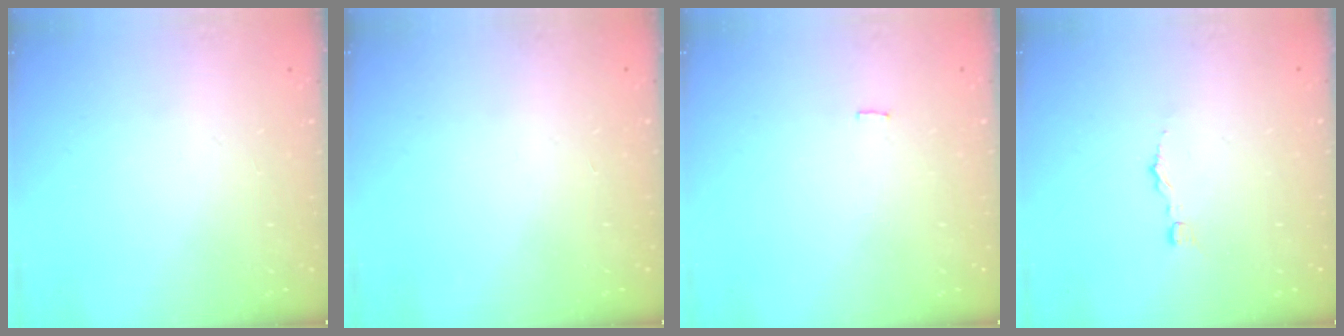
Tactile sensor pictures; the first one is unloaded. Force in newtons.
{"total": 1.4, "press": 1.4, "slide": 0.1}
{"total": 0.5, "press": 0.4, "slide": 0.3}
{"total": 2.9, "press": 2.9, "slide": 0.1}